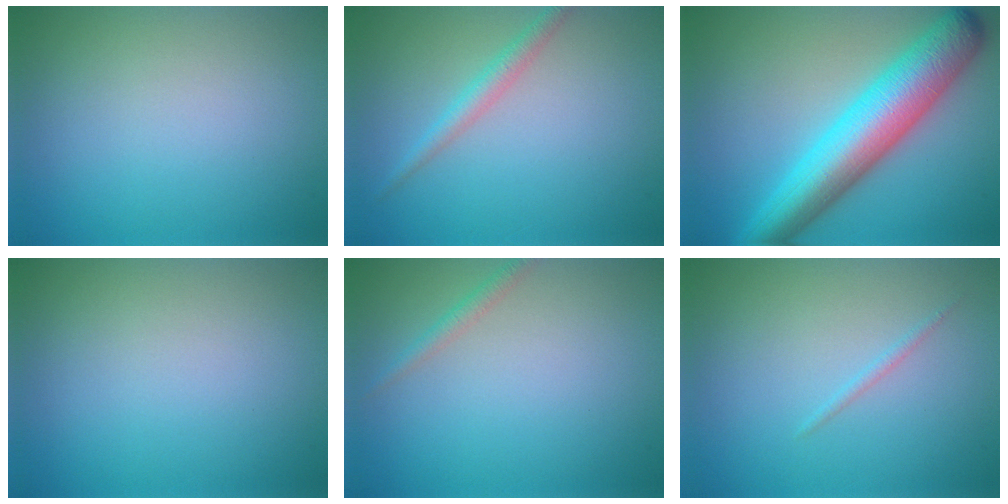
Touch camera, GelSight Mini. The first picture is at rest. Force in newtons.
{"total": 1.9, "press": 1.9, "slide": 0.0}
{"total": 9.5, "press": 9.5, "slide": 0.1}
{"total": 0.0}
{"total": 1.2, "press": 1.2, "slide": 0.0}
{"total": 0.6, "press": 0.6, "slide": 0.0}